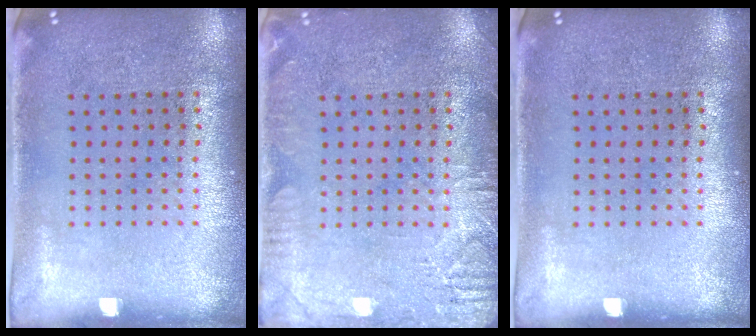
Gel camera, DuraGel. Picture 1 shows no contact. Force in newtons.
{"total": 2.8, "press": 2.7, "slide": 0.4}
{"total": 0.0}